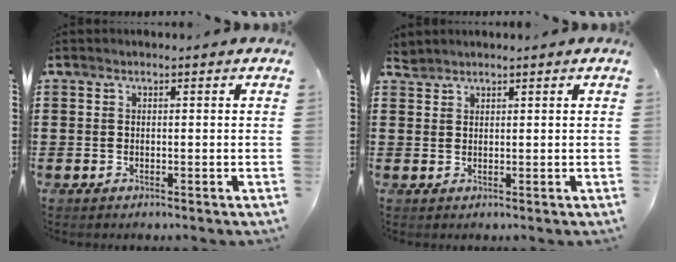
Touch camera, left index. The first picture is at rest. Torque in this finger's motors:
{"motor_torque": [0.06, 0.00, 0.00, -0.03]}